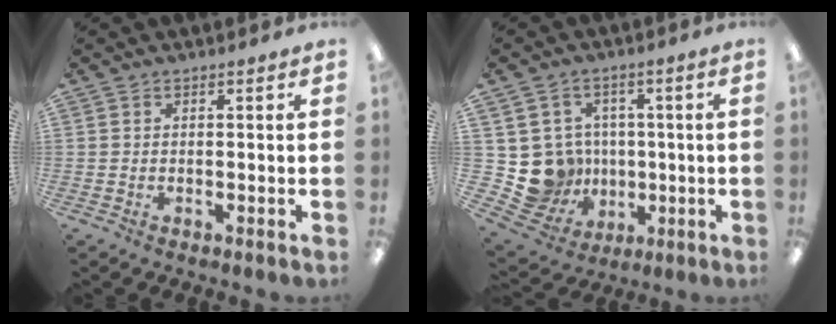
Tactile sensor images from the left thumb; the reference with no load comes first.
{"total": 11.2, "force": [-0.6, 10.8, 2.6], "torque": [-0.083, 0.001, 0.004]}